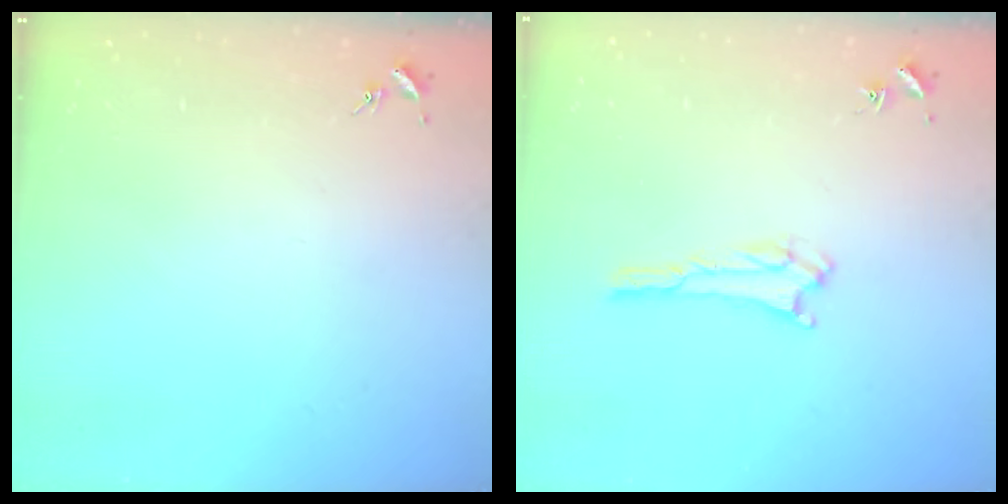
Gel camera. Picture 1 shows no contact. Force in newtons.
{"total": 1.8, "press": 1.8, "slide": 0.2}